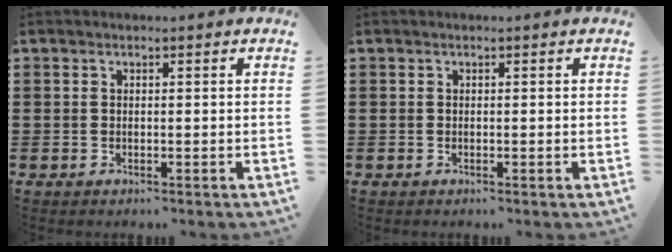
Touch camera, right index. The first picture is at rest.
{"total": 0.0}